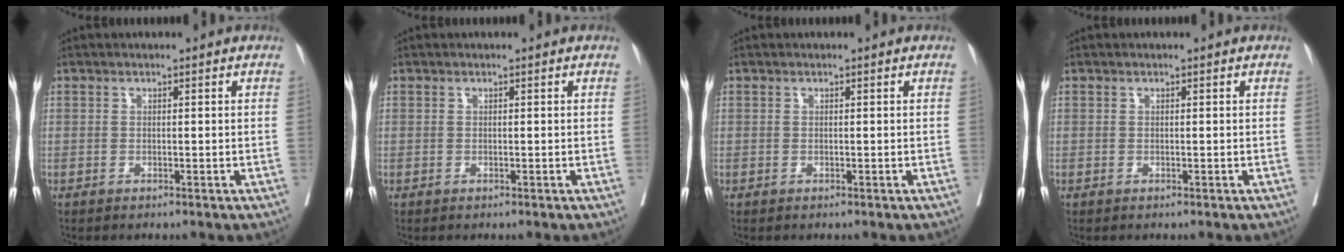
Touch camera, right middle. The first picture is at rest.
{"total": 0.0}
{"total": 0.0}
{"total": 0.0}